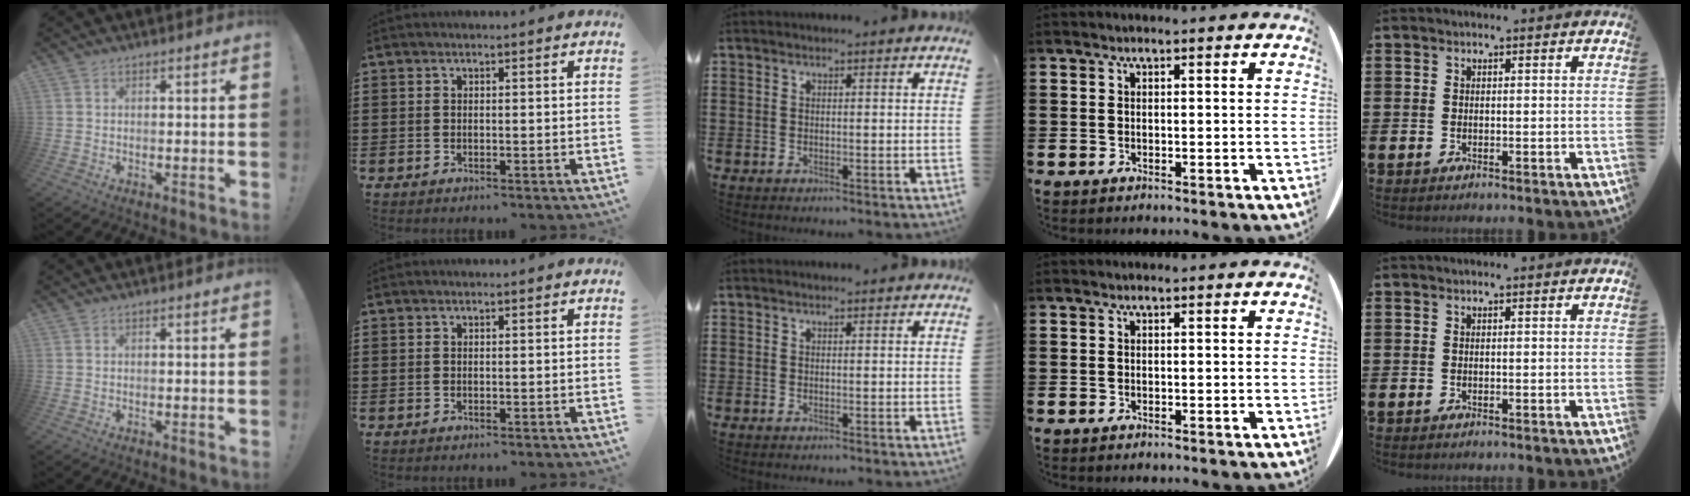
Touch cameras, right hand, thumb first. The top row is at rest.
{}